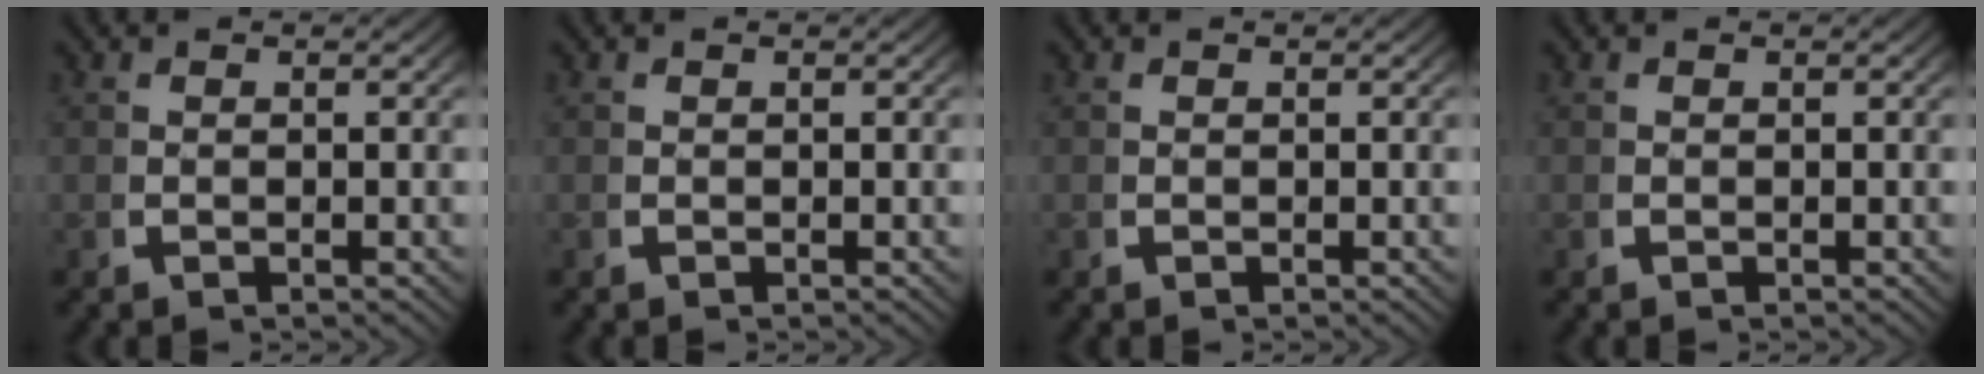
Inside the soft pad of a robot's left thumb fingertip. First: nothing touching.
{"total": 0.0}
{"total": 0.0}
{"total": 0.0}